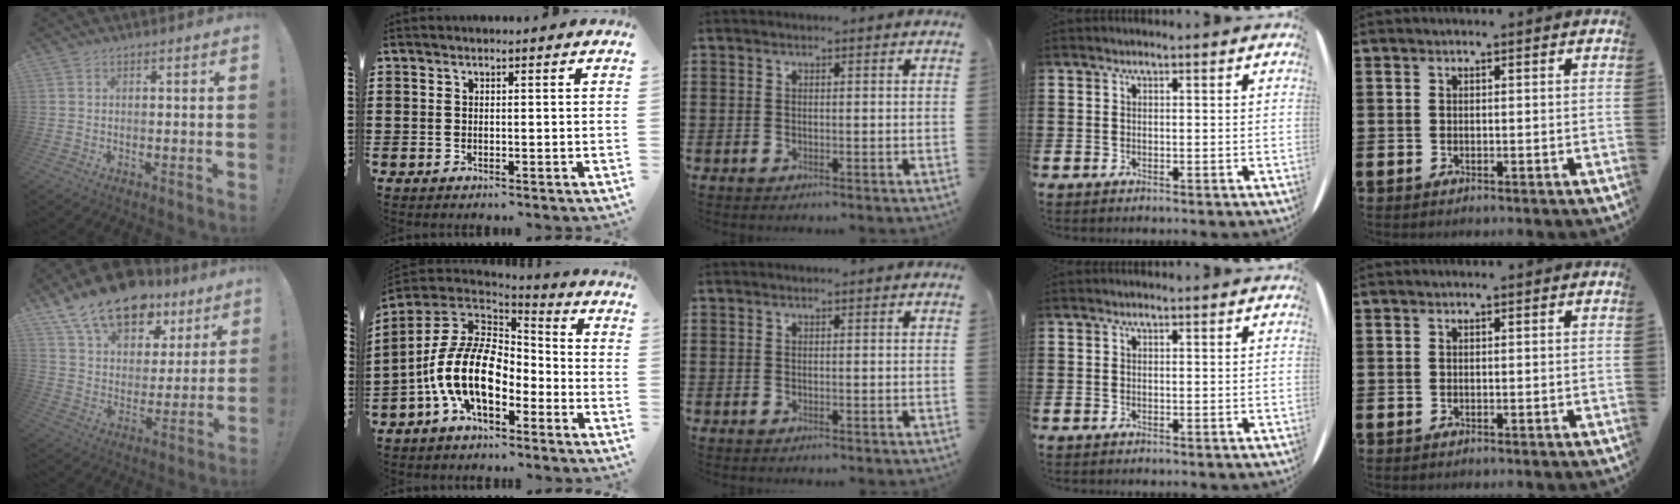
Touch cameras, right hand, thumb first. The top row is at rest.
{"thumb": {"total": 18.2, "force": [13.0, 9.6, 8.5], "torque": [-0.135, -0.084, 0.232]}, "index": {"total": 13.9, "force": [-4.5, 7.8, 10.7], "torque": [-0.246, 0.010, -0.092]}}